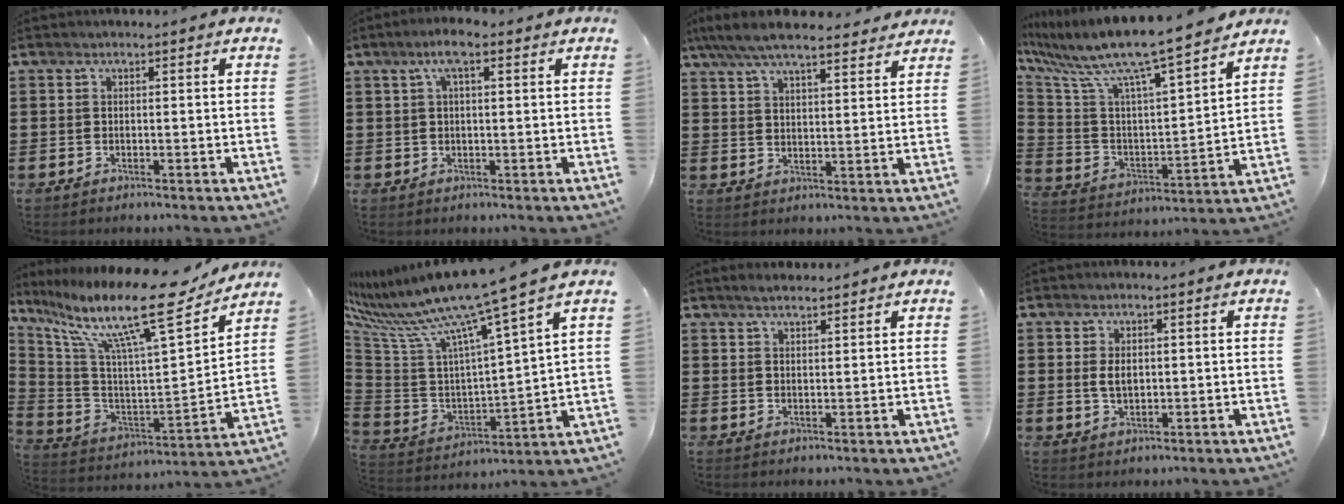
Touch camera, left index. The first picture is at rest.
{"total": 4.2, "force": [1.9, 1.0, 3.5], "torque": [-0.073, 0.009, 0.032]}
{"total": 7.0, "force": [6.2, 1.0, 3.1], "torque": [-0.080, -0.021, 0.111]}
{"total": 10.5, "force": [8.9, 0.1, 5.5], "torque": [-0.146, -0.071, 0.145]}
{"total": 16.1, "force": [11.3, 1.5, 11.4], "torque": [-0.220, -0.075, 0.172]}
{"total": 12.1, "force": [9.6, -1.1, 7.3], "torque": [-0.173, -0.077, 0.151]}
{"total": 2.1, "force": [1.9, 0.4, 0.8], "torque": [-0.020, 0.004, 0.037]}
{"total": 2.7, "force": [0.4, 1.5, 2.2], "torque": [-0.047, 0.006, 0.006]}